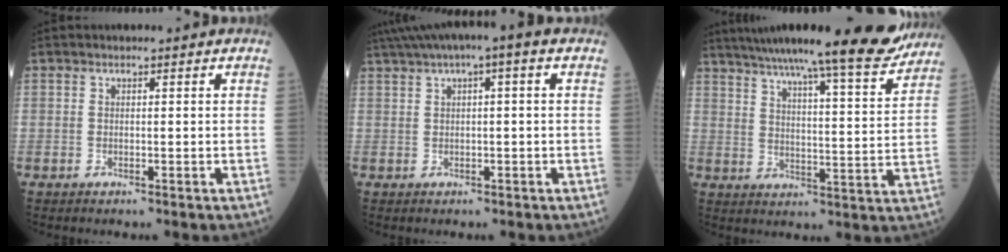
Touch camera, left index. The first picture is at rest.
{"total": 7.0, "force": [3.5, 0.5, 6.0], "torque": [-0.105, 0.035, 0.056]}
{"total": 19.6, "force": [17.3, 0.6, 9.3], "torque": [-0.138, -0.023, 0.237]}